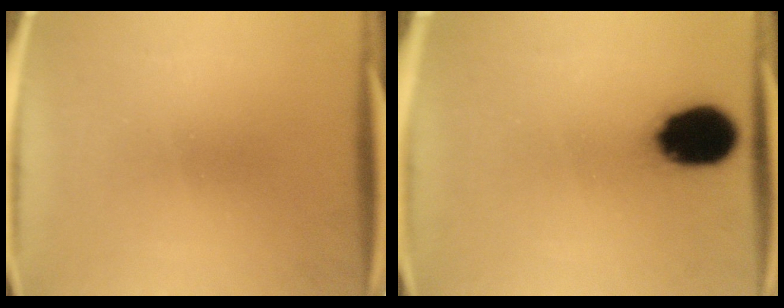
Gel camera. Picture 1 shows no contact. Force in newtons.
{"total": 15.4}